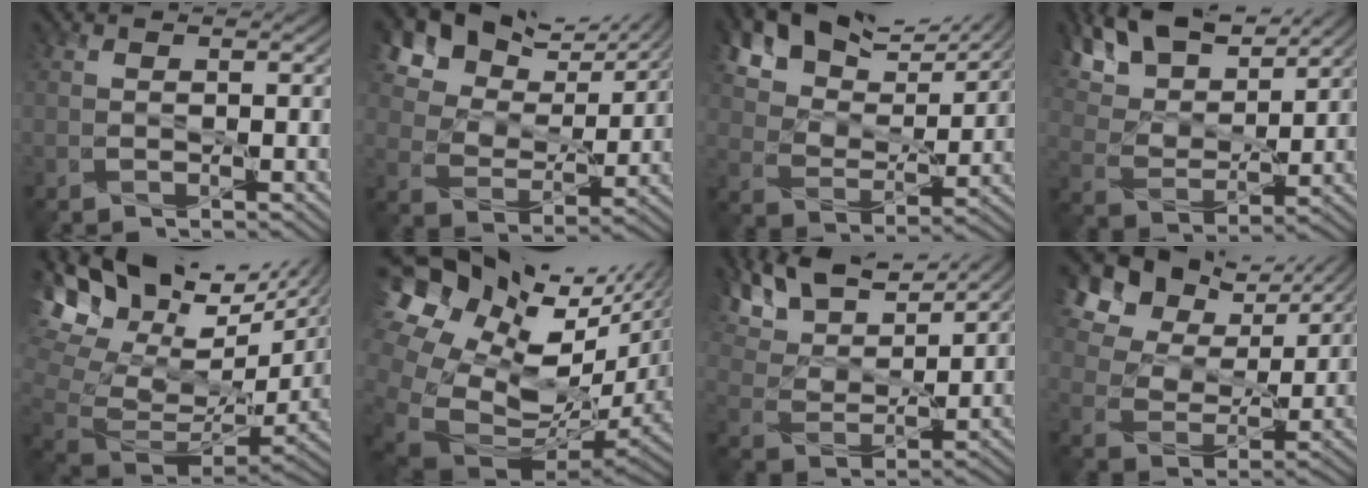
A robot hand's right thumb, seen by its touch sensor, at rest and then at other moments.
{"total": 14.3, "force": [10.8, 7.3, 5.9], "torque": [-0.158, 0.015, 0.178]}
{"total": 16.5, "force": [12.5, 7.8, 7.5], "torque": [-0.185, 0.018, 0.209]}
{"total": 13.8, "force": [10.8, 5.9, 6.4], "torque": [-0.184, 0.004, 0.198]}
{"total": 17.6, "force": [11.6, 8.2, 10.4], "torque": [-0.195, 0.040, 0.220]}
{"total": 18.6, "force": [6.1, 12.1, 12.7], "torque": [-0.263, -0.009, 0.174]}
{"total": 13.0, "force": [10.6, 4.6, 6.0], "torque": [-0.166, 0.018, 0.174]}
{"total": 13.7, "force": [9.1, 8.3, 6.1], "torque": [-0.170, 0.035, 0.160]}